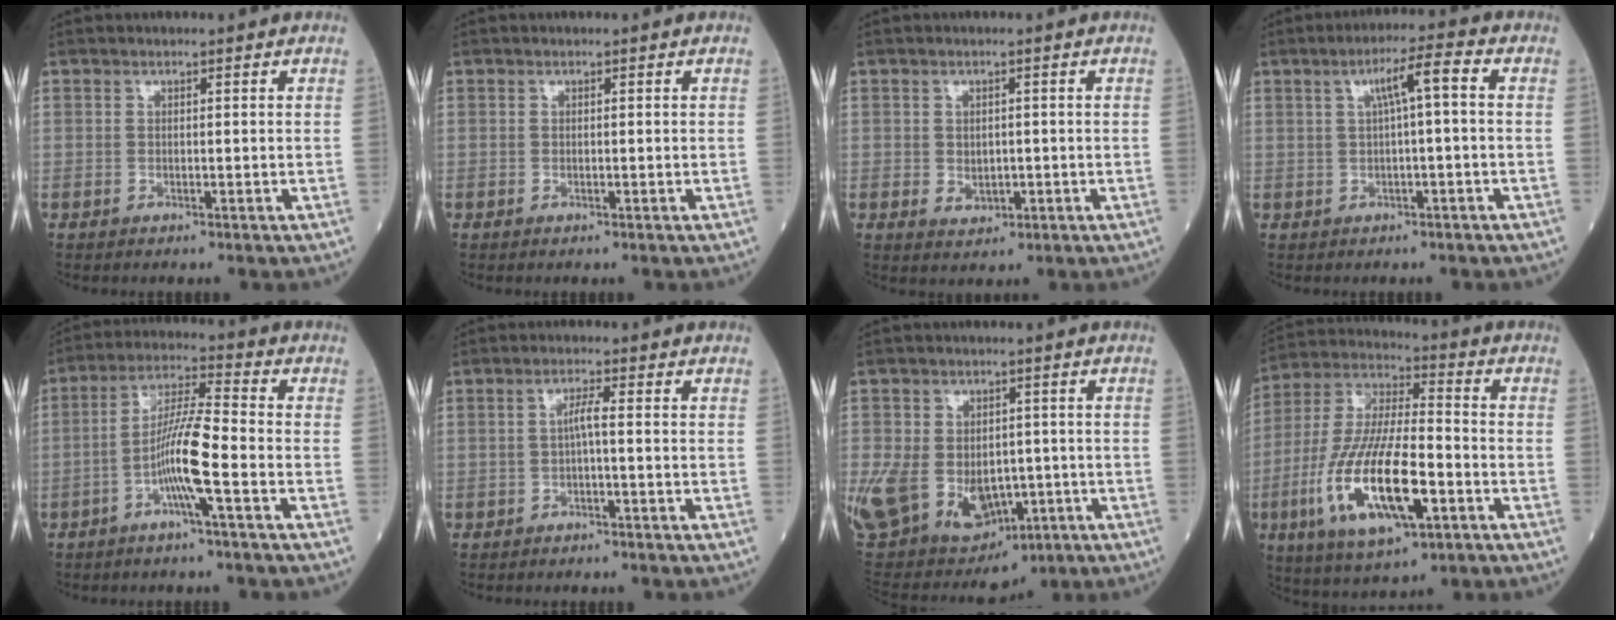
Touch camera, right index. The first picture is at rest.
{"total": 0.0}
{"total": 2.6, "force": [-0.3, 2.0, 1.7], "torque": [-0.024, -0.002, 0.003]}
{"total": 5.1, "force": [0.8, 0.1, 5.0], "torque": [-0.085, 0.014, 0.014]}
{"total": 8.5, "force": [-3.1, -0.1, 7.9], "torque": [-0.158, 0.010, -0.058]}
{"total": 2.0, "force": [-0.3, 0.0, 2.0], "torque": [-0.040, 0.004, -0.006]}
{"total": 22.7, "force": [-6.0, 16.8, 14.0], "torque": [-0.351, 0.001, -0.072]}
{"total": 18.4, "force": [-6.0, 5.1, 16.7], "torque": [-0.352, -0.015, -0.101]}